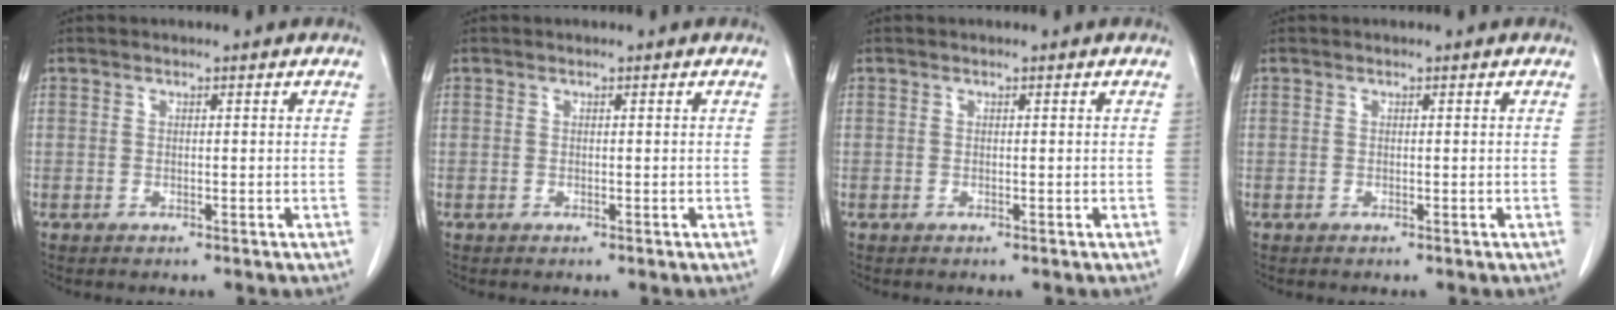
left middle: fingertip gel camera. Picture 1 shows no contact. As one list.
[{"total": 0.0}, {"total": 0.0}, {"total": 0.0}]